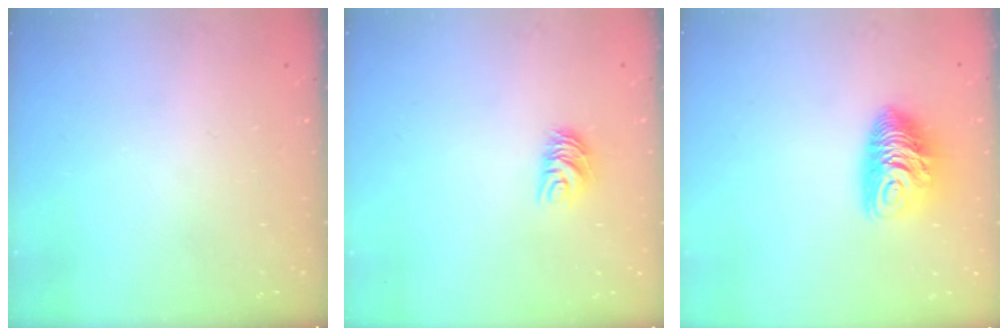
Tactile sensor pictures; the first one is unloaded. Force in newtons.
{"total": 6.8, "press": 6.8, "slide": 0.5}
{"total": 10.6, "press": 10.6, "slide": 0.7}